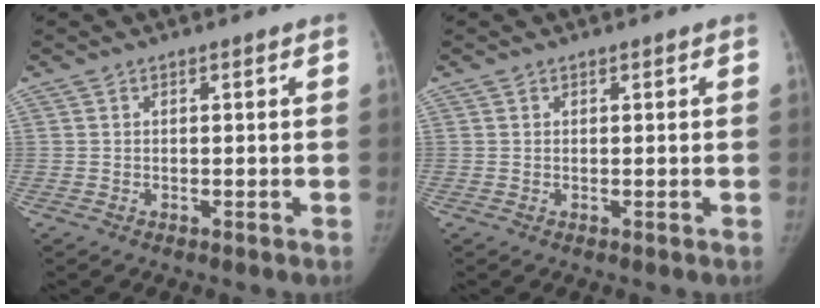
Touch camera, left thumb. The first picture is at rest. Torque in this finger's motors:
{"motor_torque": [0.07, -0.01, 0.29, -0.02, 0.03]}